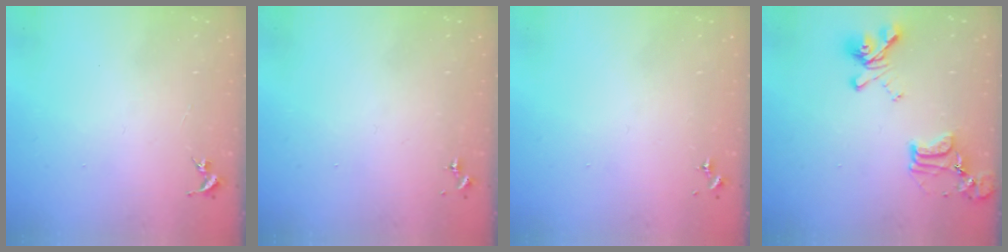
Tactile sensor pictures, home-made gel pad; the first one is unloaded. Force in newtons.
{"total": 0.0}
{"total": 0.0}
{"total": 16.9, "press": 16.8, "slide": 1.2}